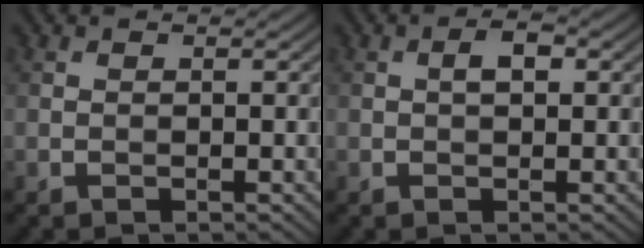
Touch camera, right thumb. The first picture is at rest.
{"total": 1.9, "force": [0.4, 0.9, 1.7], "torque": [-0.027, 0.006, 0.003]}